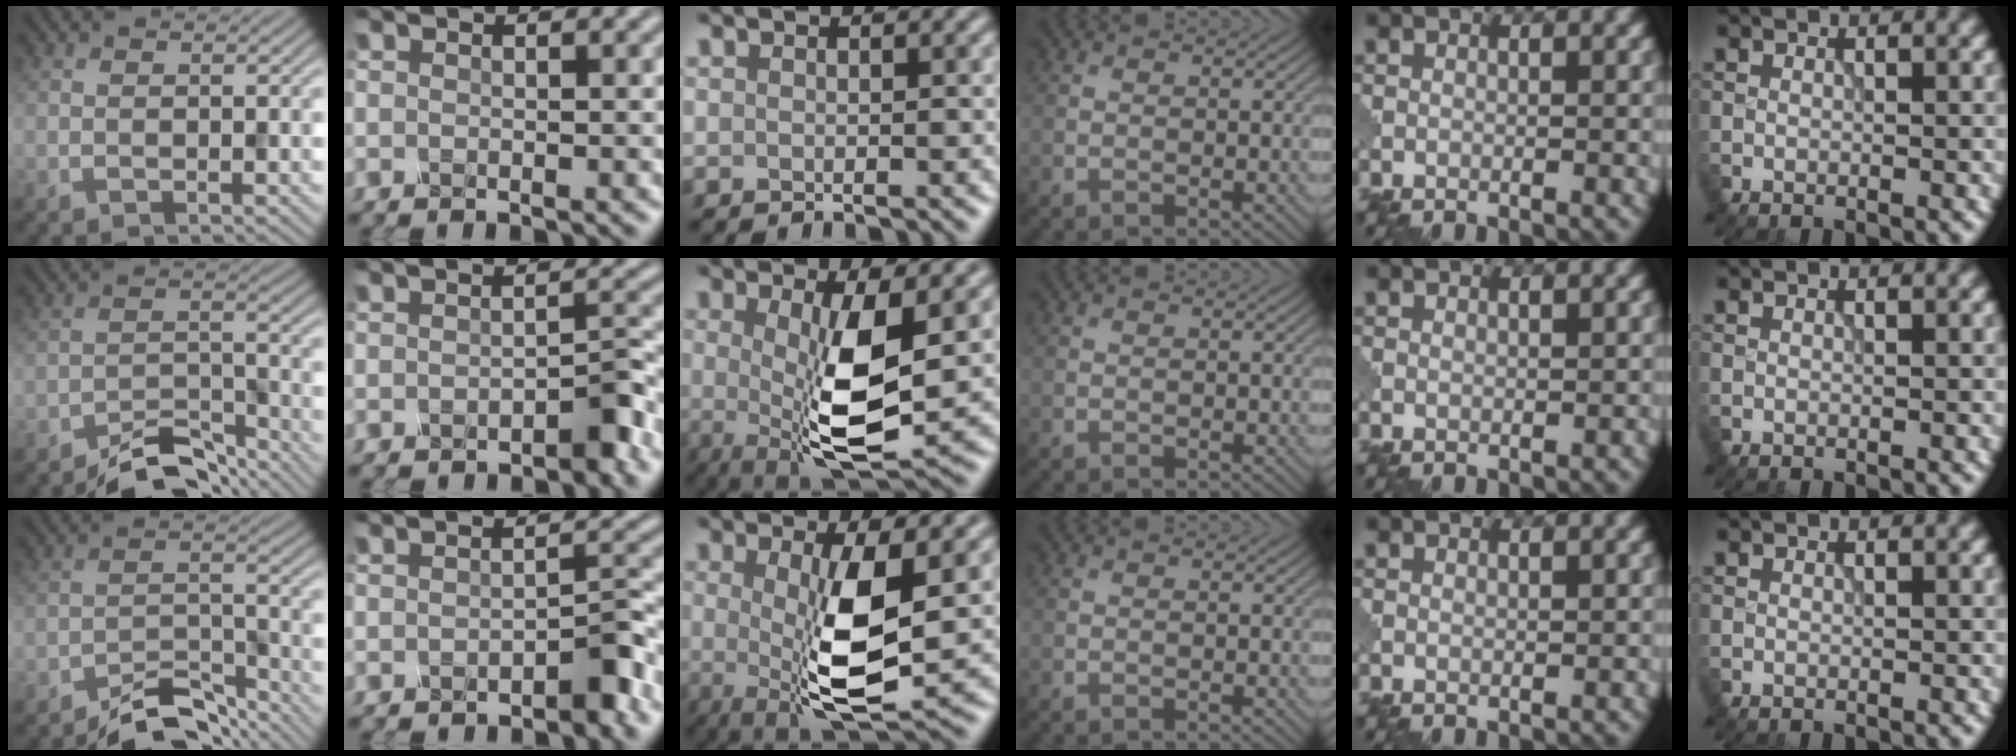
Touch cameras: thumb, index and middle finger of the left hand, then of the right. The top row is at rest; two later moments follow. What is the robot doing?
{"motion": "press", "object": "mechanical pencil"}